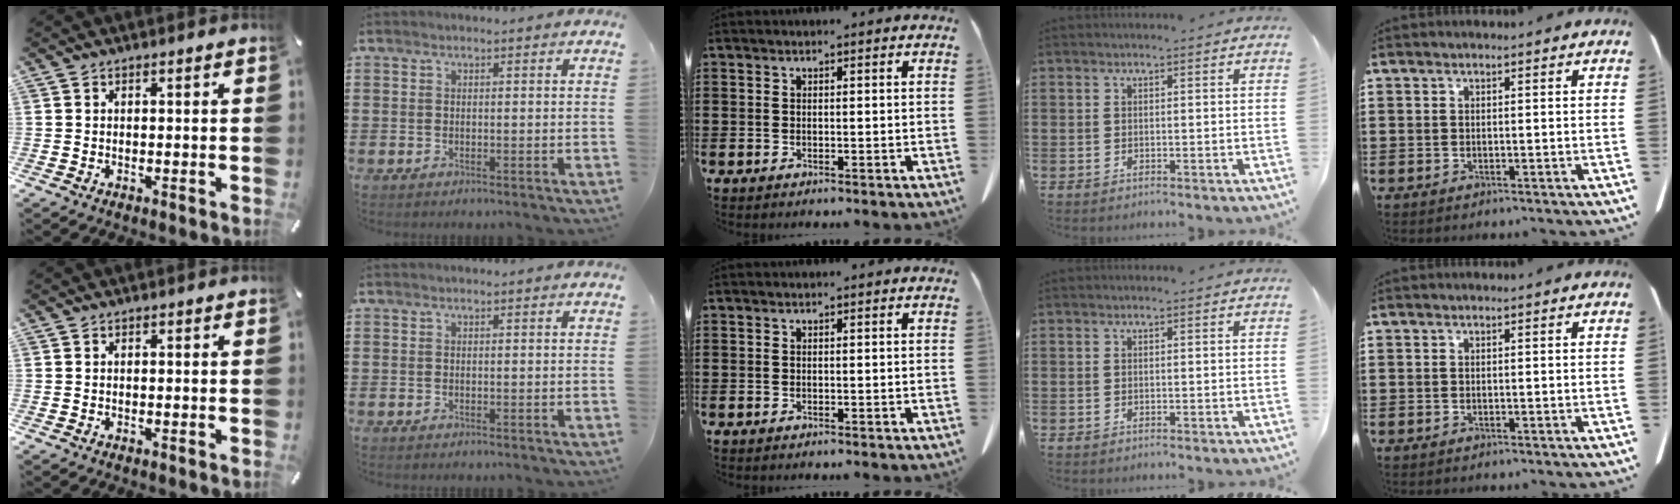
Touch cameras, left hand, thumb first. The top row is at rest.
{}